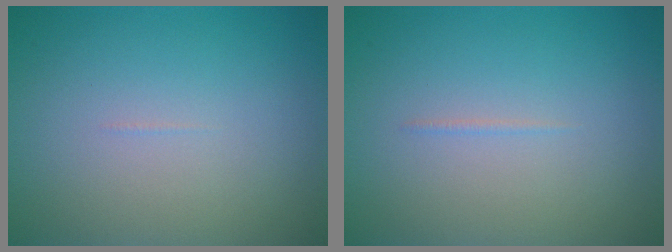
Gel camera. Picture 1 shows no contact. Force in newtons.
{"total": 0.7, "press": 0.7, "slide": 0.2}